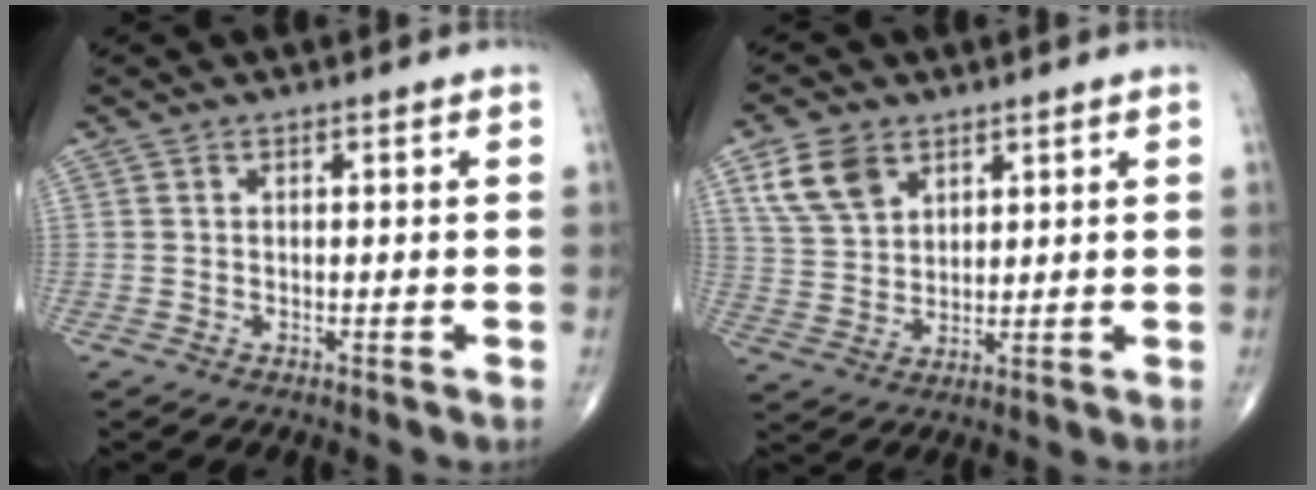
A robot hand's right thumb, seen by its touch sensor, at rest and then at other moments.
{"total": 8.5, "force": [4.5, 5.6, 4.5], "torque": [-0.073, -0.014, 0.094]}